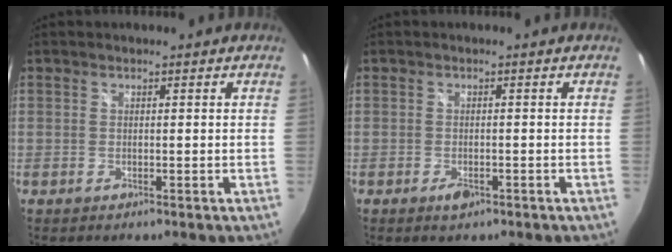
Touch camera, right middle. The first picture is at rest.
{"total": 2.0, "force": [-1.2, 1.0, 1.3], "torque": [-0.024, -0.004, -0.021]}